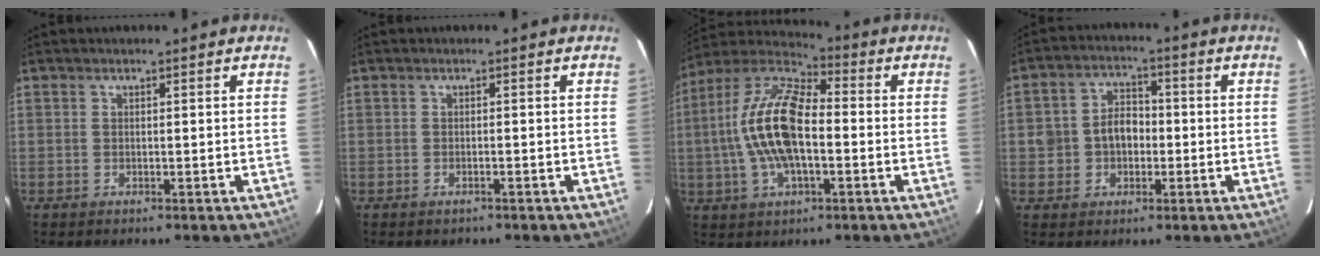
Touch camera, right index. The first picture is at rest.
{"total": 0.8, "force": [-0.7, 0.4, 0.3], "torque": [-0.006, 0.004, -0.009]}
{"total": 16.5, "force": [-1.4, 7.4, 14.7], "torque": [-0.294, 0.011, -0.035]}
{"total": 6.6, "force": [-0.9, 5.5, 3.4], "torque": [-0.067, 0.023, -0.006]}